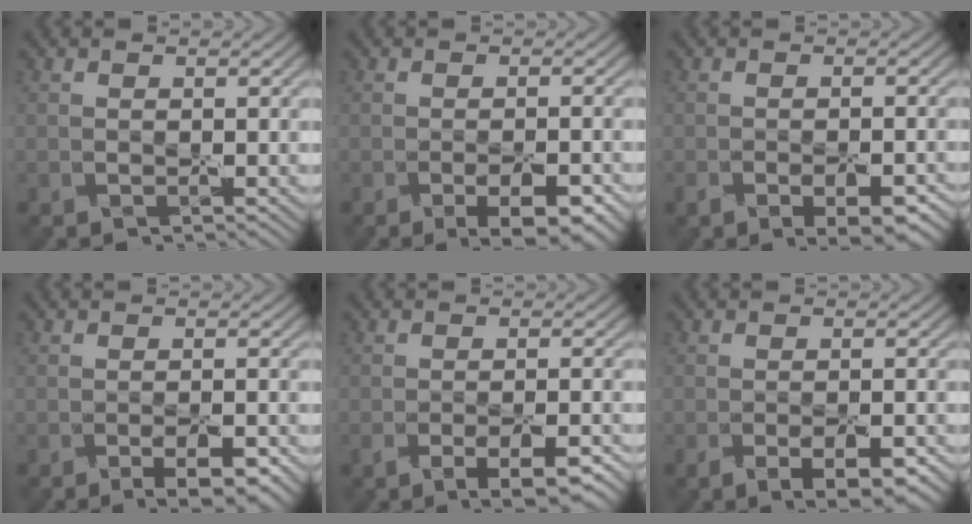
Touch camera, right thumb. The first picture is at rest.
{"total": 3.8, "force": [-2.3, 1.1, 2.8], "torque": [-0.031, 0.000, -0.023]}
{"total": 5.6, "force": [-3.3, 2.3, 3.9], "torque": [-0.050, -0.011, -0.038]}
{"total": 3.3, "force": [-2.2, 0.7, 2.4], "torque": [-0.024, 0.003, -0.025]}
{"total": 5.1, "force": [-3.3, 1.4, 3.7], "torque": [-0.046, -0.002, -0.046]}
{"total": 4.9, "force": [-3.0, 1.6, 3.5], "torque": [-0.044, -0.001, -0.038]}